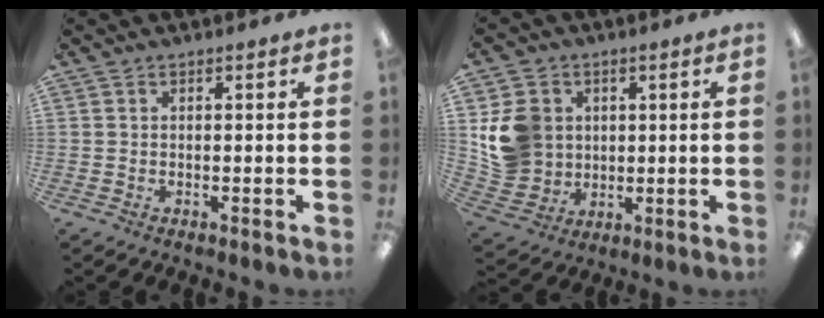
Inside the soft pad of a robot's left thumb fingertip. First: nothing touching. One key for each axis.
{"total": 11.4, "fx": 2.5, "fy": 10.3, "fz": 4.1, "tx": -0.106, "ty": 0.004, "tz": 0.058}